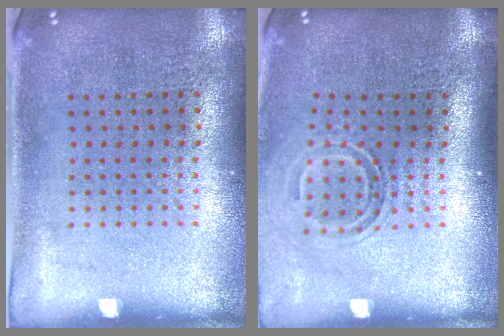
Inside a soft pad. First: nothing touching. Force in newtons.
{"total": 1.7, "press": 1.2, "slide": 1.2}